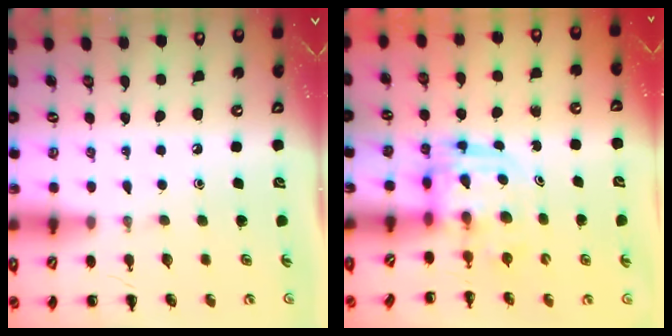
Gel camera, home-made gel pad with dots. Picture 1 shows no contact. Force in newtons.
{"total": 3.0, "press": 3.0, "slide": 0.3}